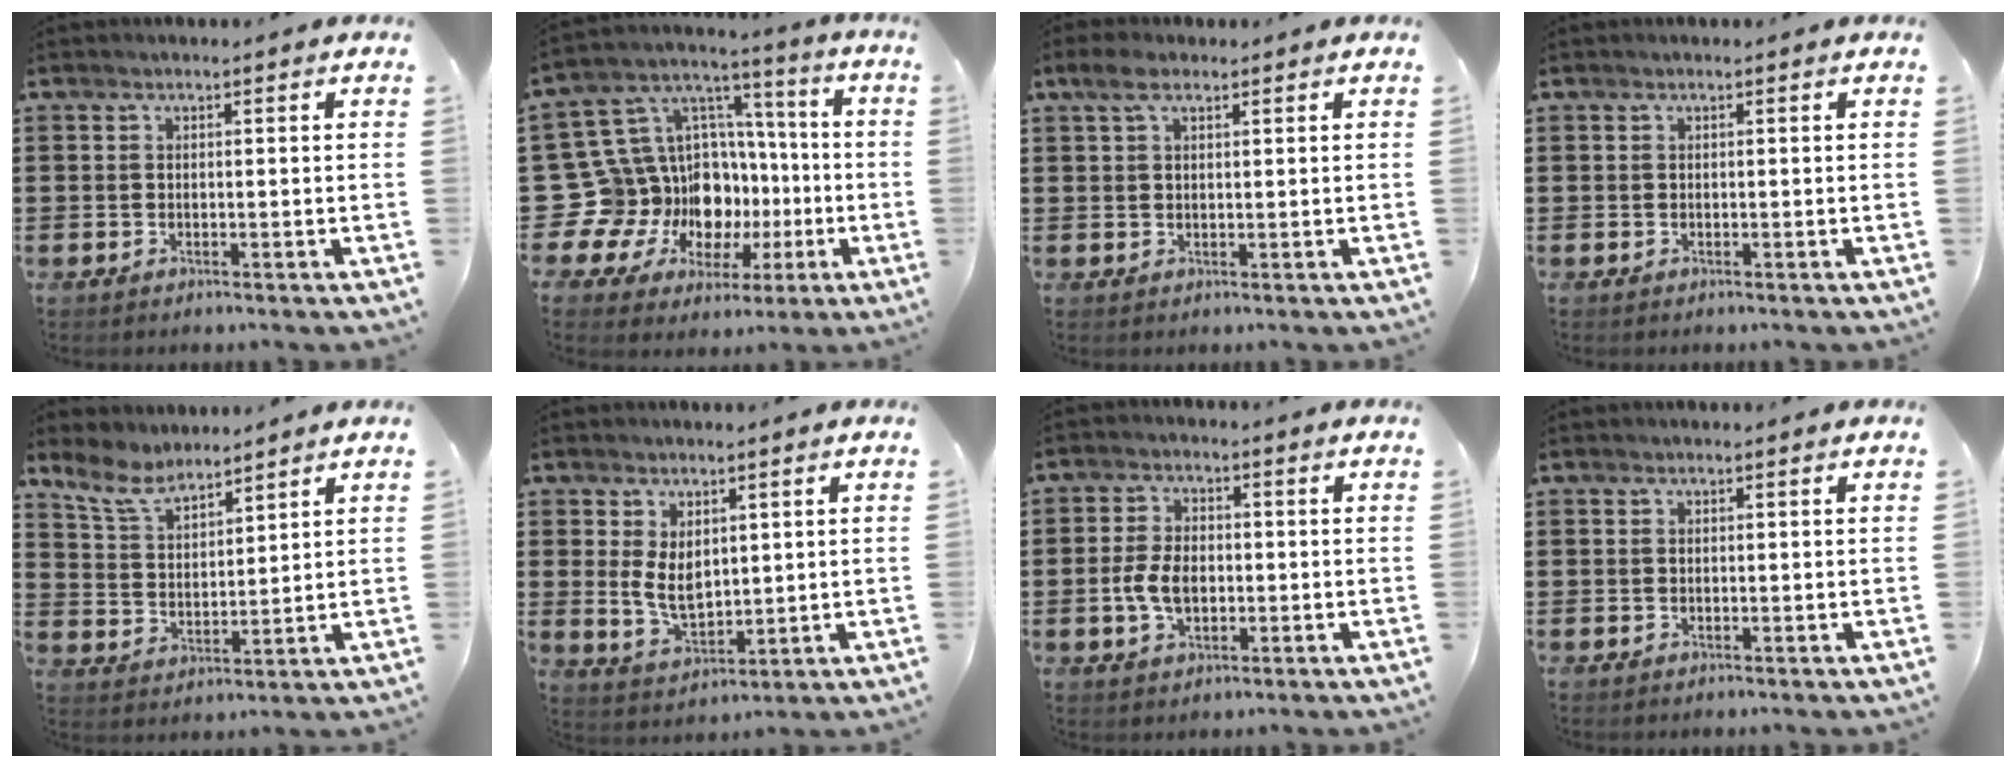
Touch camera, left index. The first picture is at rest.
{"total": 16.5, "force": [-4.7, 14.8, 5.8], "torque": [-0.144, -0.028, -0.036]}
{"total": 3.3, "force": [1.7, 1.5, 2.4], "torque": [-0.052, 0.006, 0.030]}
{"total": 0.0}
{"total": 6.8, "force": [5.9, 2.1, 2.5], "torque": [-0.074, -0.019, 0.110]}
{"total": 5.5, "force": [1.5, 3.3, 4.2], "torque": [-0.078, -0.004, 0.024]}
{"total": 5.5, "force": [-0.8, 3.4, 4.3], "torque": [-0.100, 0.000, -0.019]}
{"total": 0.0}